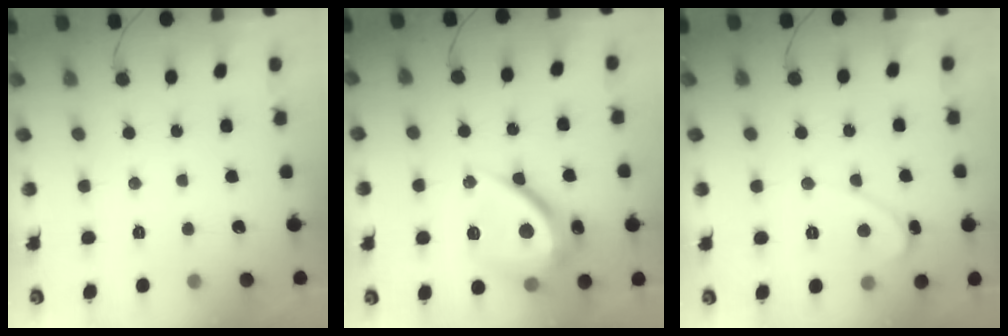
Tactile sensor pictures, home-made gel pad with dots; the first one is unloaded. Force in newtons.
{"total": 14.4, "press": 14.4, "slide": 0.5}
{"total": 2.4, "press": 2.4, "slide": 0.2}